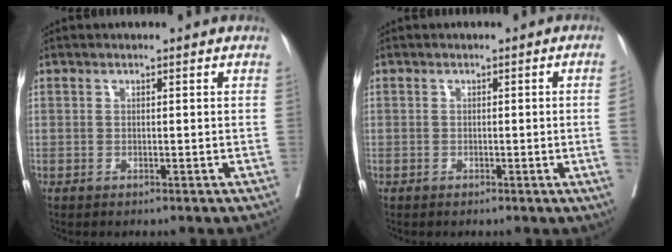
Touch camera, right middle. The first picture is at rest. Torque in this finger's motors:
{"motor_torque": [1.07, -1.07, -0.31, -0.21]}